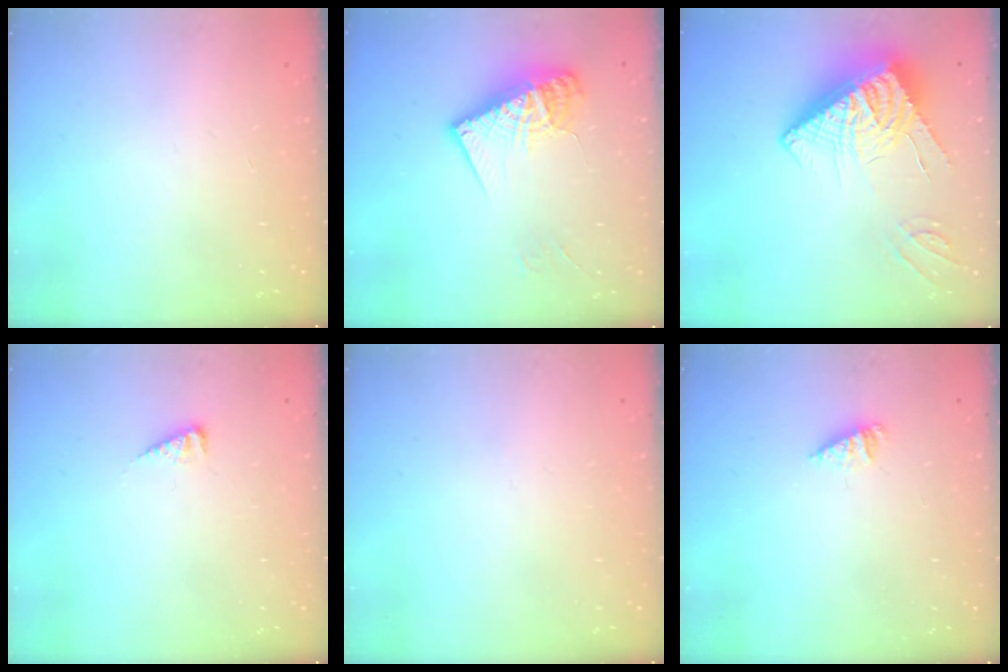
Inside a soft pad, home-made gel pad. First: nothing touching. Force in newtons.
{"total": 14.0, "press": 13.9, "slide": 1.5}
{"total": 13.5, "press": 13.3, "slide": 2.0}
{"total": 3.2, "press": 3.2, "slide": 0.5}
{"total": 0.0}
{"total": 1.5, "press": 1.5, "slide": 0.2}